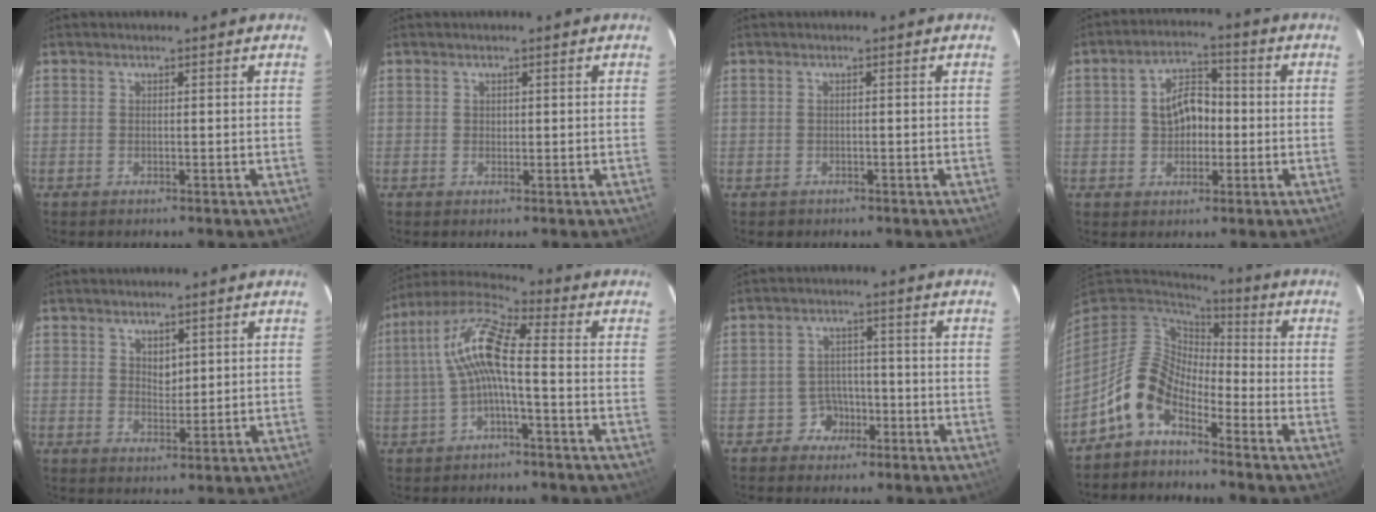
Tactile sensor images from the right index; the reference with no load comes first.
{"total": 0.7, "force": [0.2, 0.7, 0.1], "torque": [0.000, 0.003, 0.003]}
{"total": 0.9, "force": [-0.5, 0.8, 0.1], "torque": [-0.001, 0.003, -0.002]}
{"total": 7.4, "force": [-0.3, 5.2, 5.2], "torque": [-0.094, 0.026, 0.004]}
{"total": 2.8, "force": [1.5, 1.9, 1.5], "torque": [-0.020, 0.002, 0.028]}
{"total": 10.2, "force": [-1.1, 2.0, 10.0], "torque": [-0.211, 0.023, -0.023]}
{"total": 4.4, "force": [-2.6, 3.6, 0.0], "torque": [-0.001, 0.023, -0.042]}
{"total": 10.1, "force": [-6.1, 5.3, 6.0], "torque": [-0.124, 0.020, -0.134]}